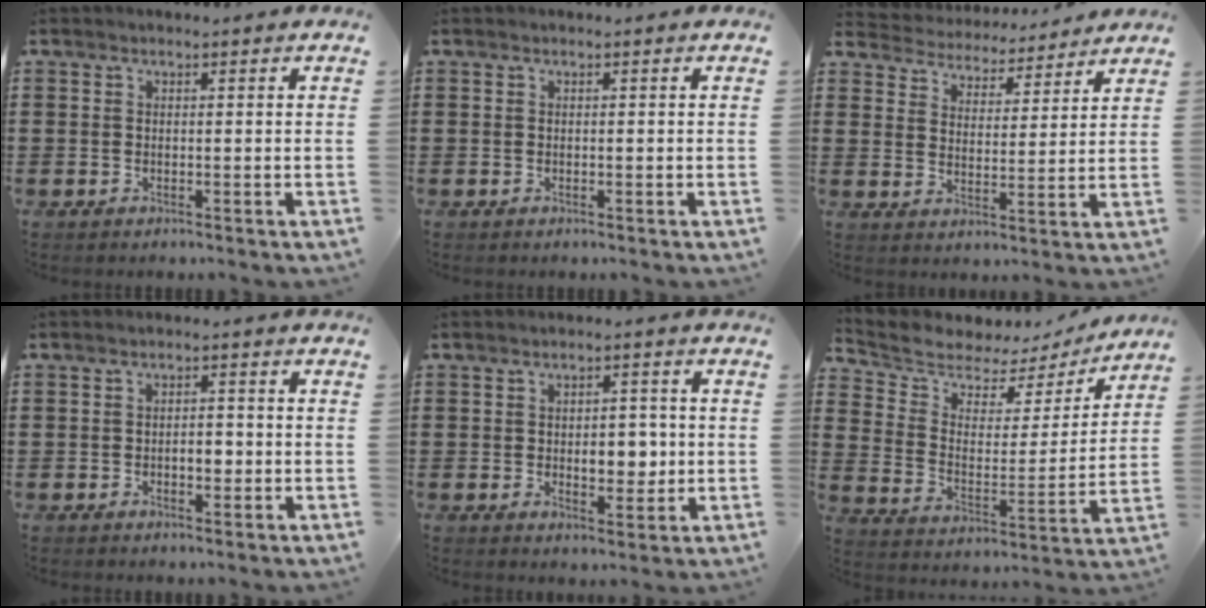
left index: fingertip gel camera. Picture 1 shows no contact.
{"total": 0.0}
{"total": 4.2, "force": [4.2, 0.3, -0.5], "torque": [-0.020, -0.034, 0.068]}
{"total": 2.8, "force": [-0.6, 1.4, 2.3], "torque": [-0.038, 0.001, -0.015]}
{"total": 5.2, "force": [-0.3, 2.9, 4.3], "torque": [-0.060, -0.001, -0.014]}
{"total": 5.3, "force": [4.6, 2.5, 0.7], "torque": [-0.053, -0.032, 0.075]}